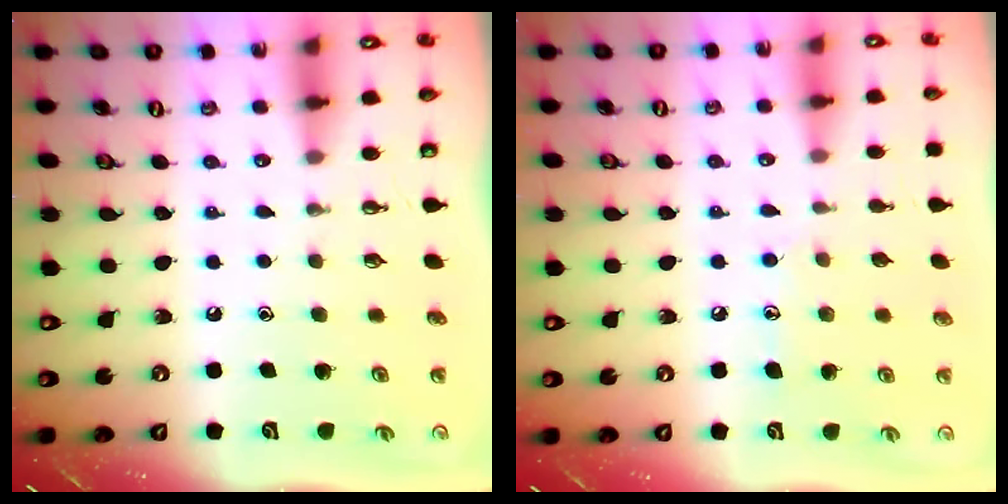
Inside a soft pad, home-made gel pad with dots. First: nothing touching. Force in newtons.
{"total": 7.8, "press": 7.8, "slide": 0.6}